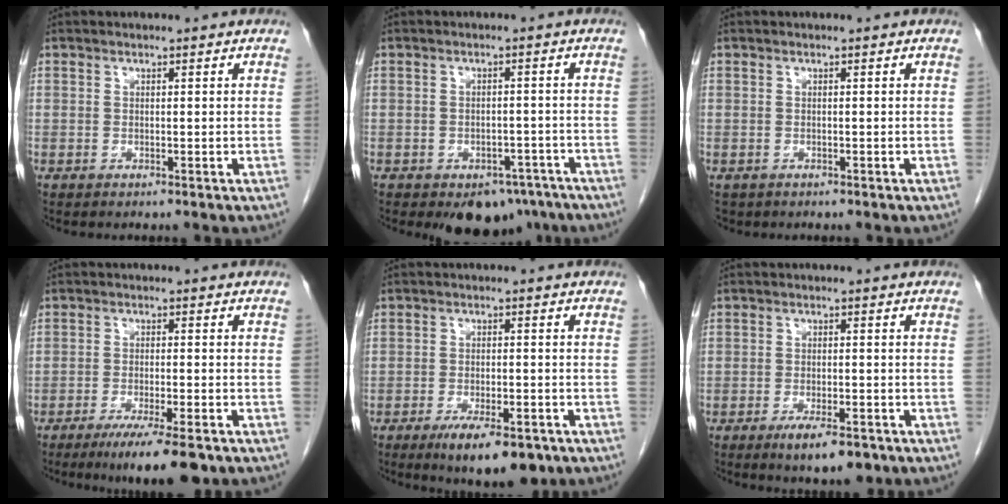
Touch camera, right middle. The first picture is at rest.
{"total": 7.1, "force": [-5.2, 3.9, 2.9], "torque": [-0.020, 0.009, -0.067]}
{"total": 0.9, "force": [-0.5, 0.7, 0.0], "torque": [-0.010, 0.003, -0.004]}
{"total": 9.0, "force": [-6.3, 0.7, 6.3], "torque": [-0.089, -0.019, -0.094]}
{"total": 9.0, "force": [-5.9, 2.7, 6.2], "torque": [-0.090, -0.011, -0.087]}
{"total": 5.9, "force": [-3.8, 1.5, 4.2], "torque": [-0.066, -0.009, -0.053]}